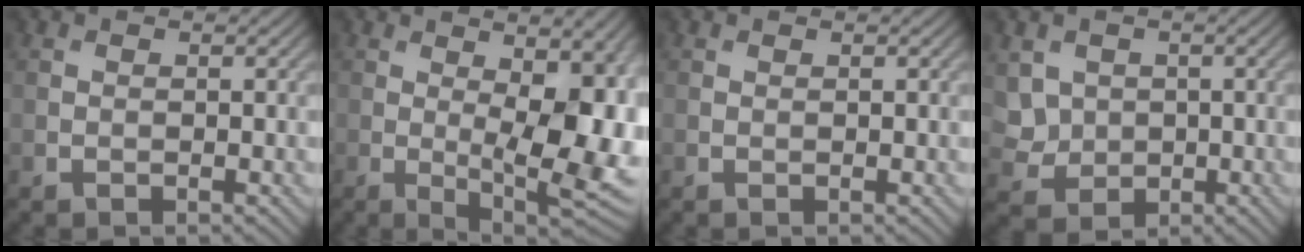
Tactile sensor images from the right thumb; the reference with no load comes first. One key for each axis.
{"total": 14.0, "fx": 0.5, "fy": 5.3, "fz": 12.9, "tx": -0.160, "ty": -0.001, "tz": 0.016}
{"total": 0.0}
{"total": 4.9, "fx": 0.8, "fy": 4.3, "fz": 2.0, "tx": -0.068, "ty": -0.009, "tz": 0.015}